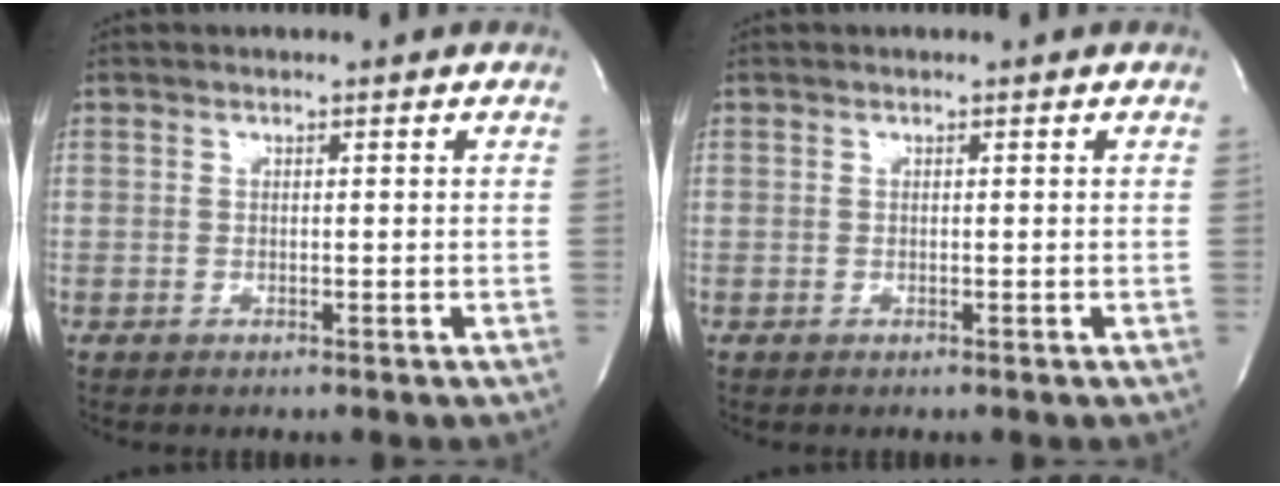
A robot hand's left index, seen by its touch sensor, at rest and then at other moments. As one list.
[{"total": 0.0}]